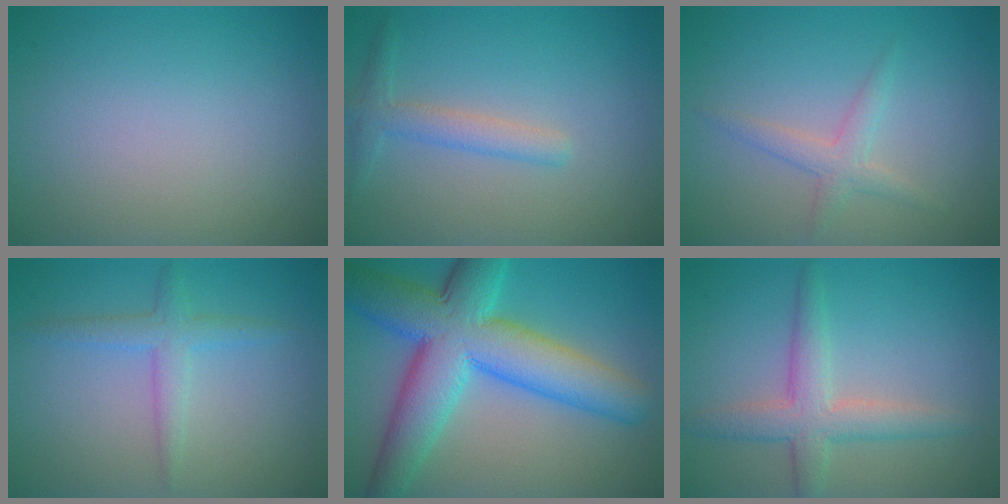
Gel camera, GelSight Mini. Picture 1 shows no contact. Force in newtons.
{"total": 2.3, "press": 2.3, "slide": 0.0}
{"total": 2.0, "press": 2.0, "slide": 0.1}
{"total": 2.5, "press": 2.5, "slide": 0.1}
{"total": 11.3, "press": 11.3, "slide": 0.1}
{"total": 3.8, "press": 3.8, "slide": 0.0}